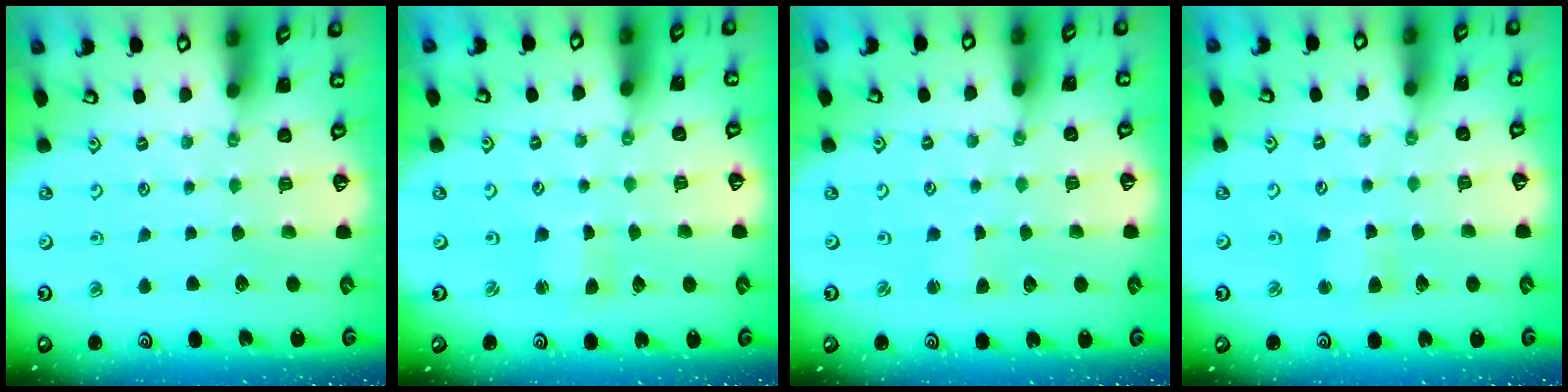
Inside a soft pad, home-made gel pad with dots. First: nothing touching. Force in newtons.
{"total": 0.9, "press": 0.9, "slide": 0.2}
{"total": 1.4, "press": 1.3, "slide": 0.3}
{"total": 3.6, "press": 3.6, "slide": 0.3}